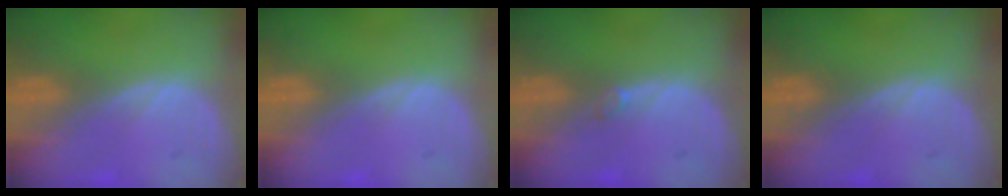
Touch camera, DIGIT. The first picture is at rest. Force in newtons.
{"total": 0.0}
{"total": 0.8, "press": 0.8, "slide": 0.2}
{"total": 0.0}